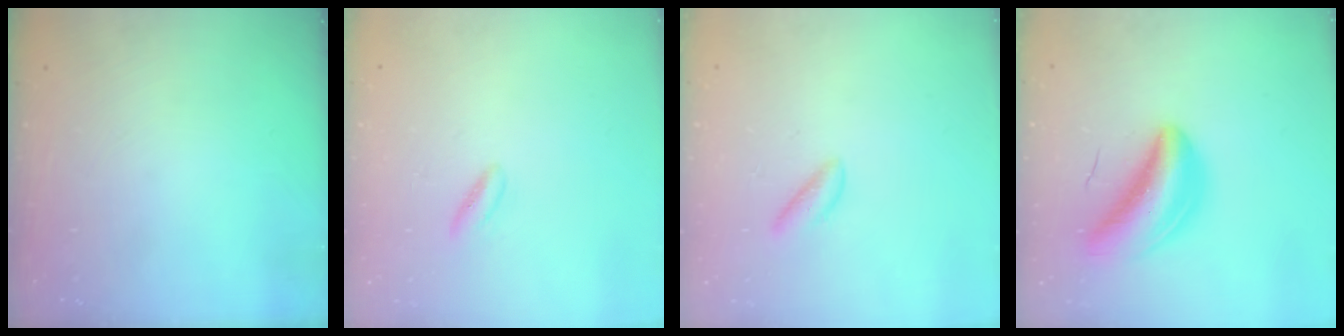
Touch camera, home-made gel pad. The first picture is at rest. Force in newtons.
{"total": 3.8, "press": 3.5, "slide": 1.5}
{"total": 1.9, "press": 1.9, "slide": 0.4}
{"total": 9.8, "press": 9.3, "slide": 2.9}